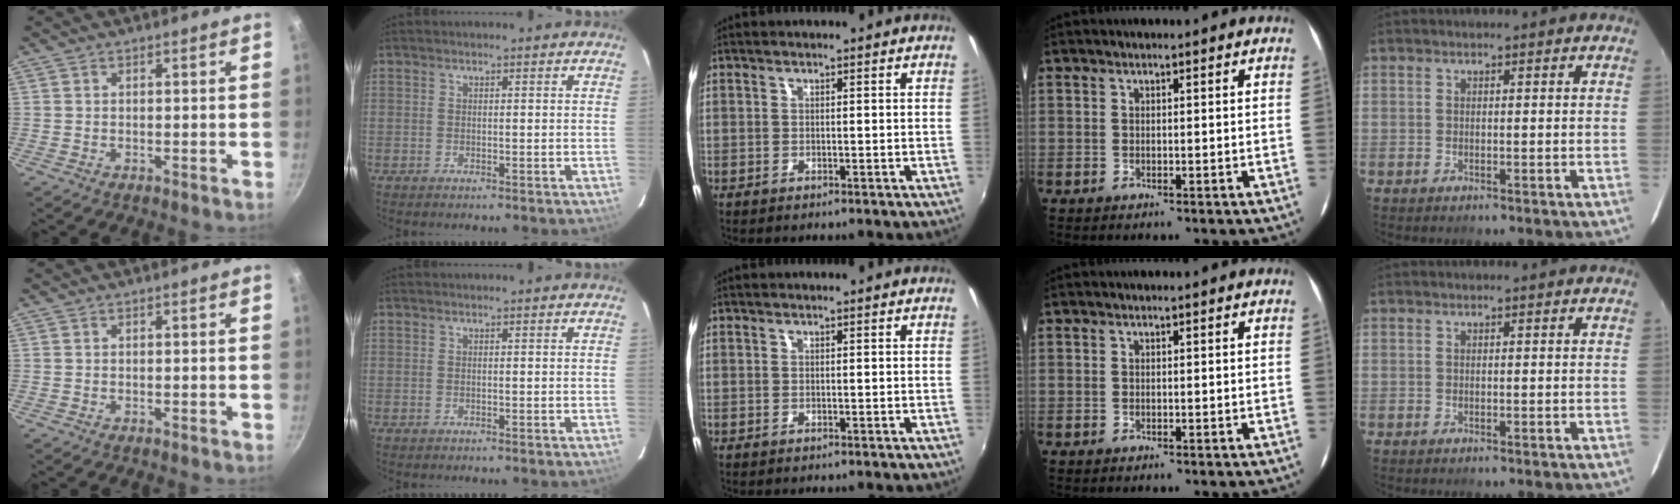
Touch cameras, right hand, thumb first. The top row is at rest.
{}